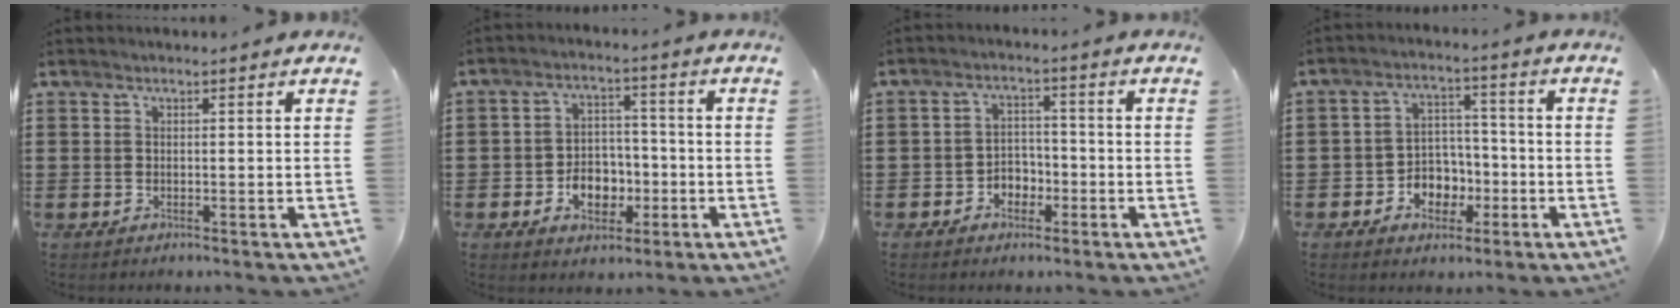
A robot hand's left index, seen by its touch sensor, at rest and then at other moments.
{"total": 5.8, "force": [-2.0, 4.4, 3.2], "torque": [-0.046, 0.007, -0.040]}
{"total": 3.3, "force": [-2.1, 2.2, 1.2], "torque": [-0.028, 0.008, -0.047]}
{"total": 5.2, "force": [-2.2, 4.3, 1.8], "torque": [-0.034, 0.011, -0.044]}